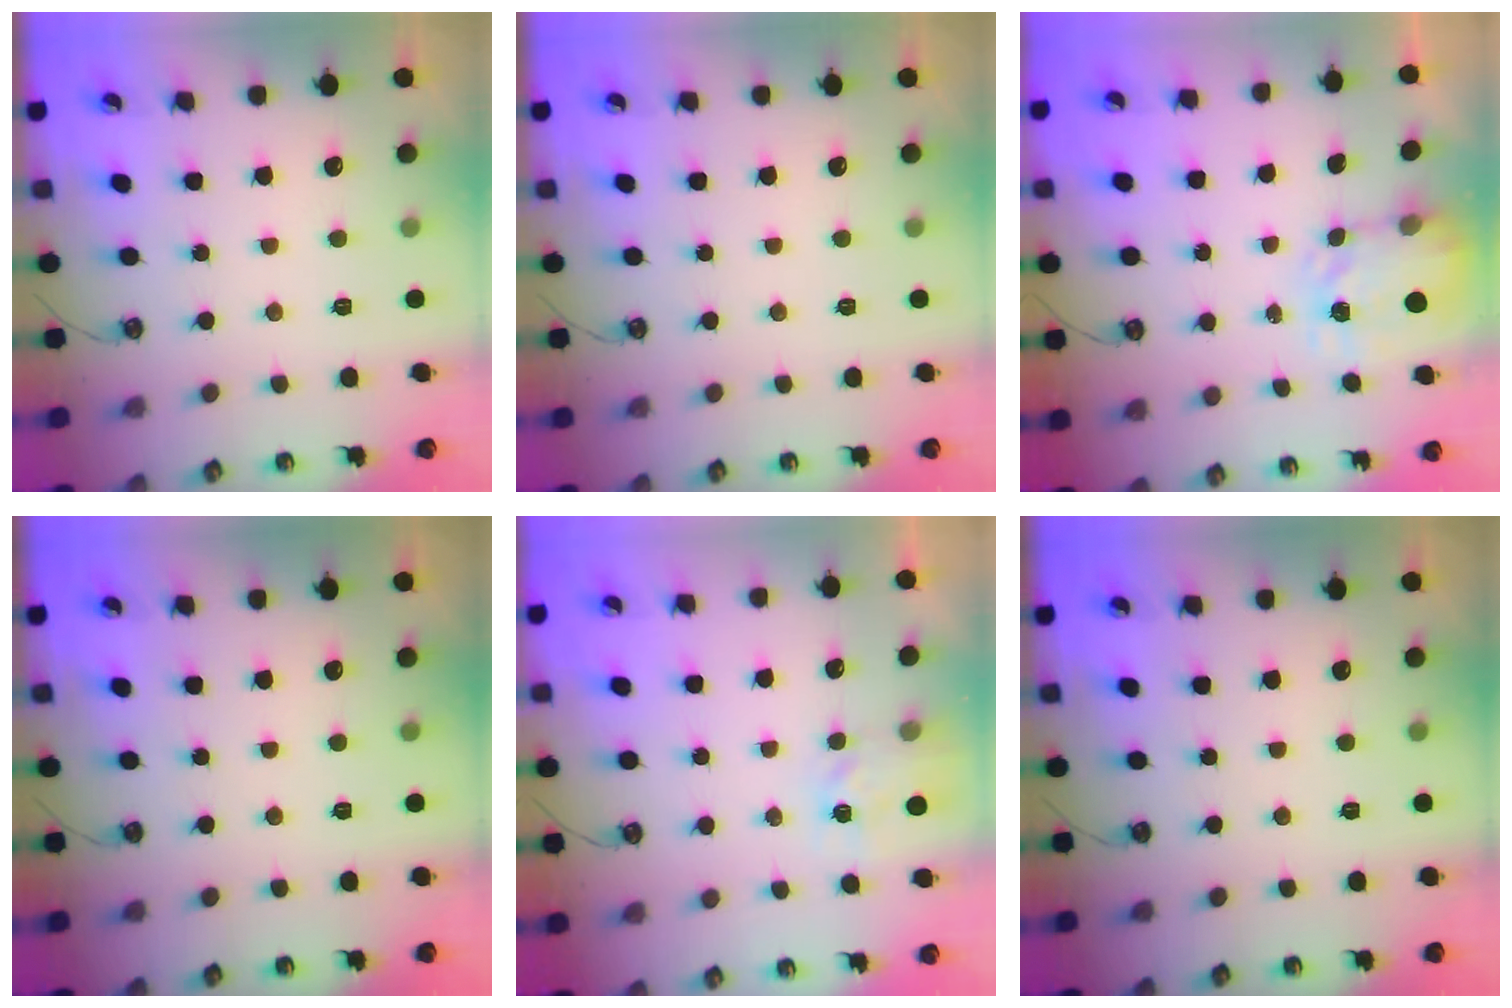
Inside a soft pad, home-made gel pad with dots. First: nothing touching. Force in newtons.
{"total": 0.0}
{"total": 3.9, "press": 3.8, "slide": 0.6}
{"total": 0.0}
{"total": 4.2, "press": 4.2, "slide": 0.5}
{"total": 0.0}